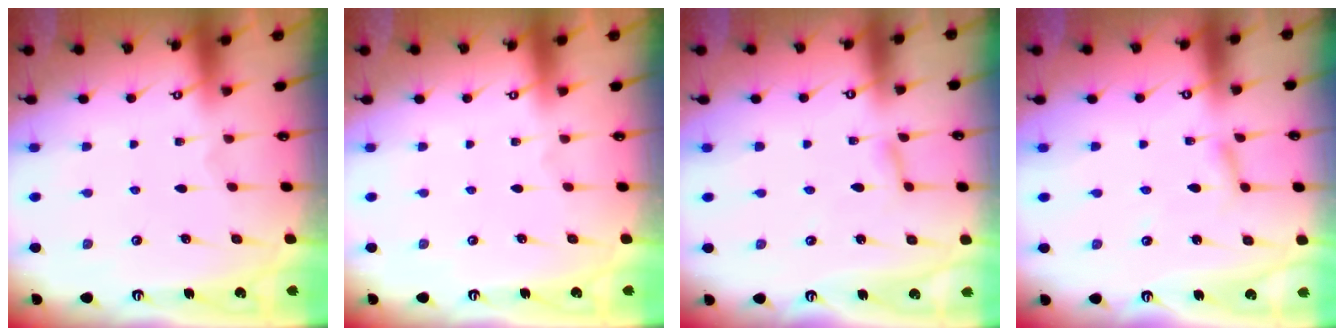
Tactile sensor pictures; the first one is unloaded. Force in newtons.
{"total": 0.0}
{"total": 2.5, "press": 2.5, "slide": 0.4}
{"total": 2.2, "press": 2.2, "slide": 0.3}